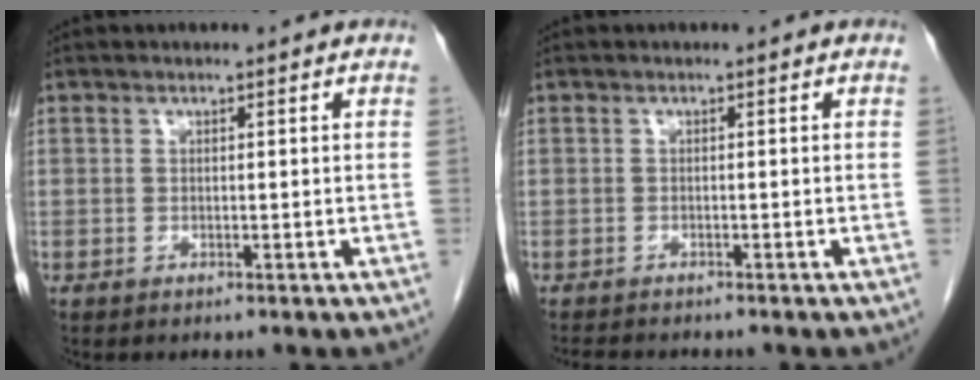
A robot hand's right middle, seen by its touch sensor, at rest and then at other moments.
{"total": 4.1, "force": [-3.7, 0.5, 1.6], "torque": [-0.026, -0.011, -0.054]}